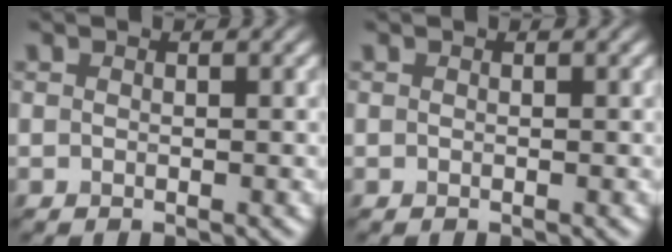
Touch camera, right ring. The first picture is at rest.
{"total": 0.0}